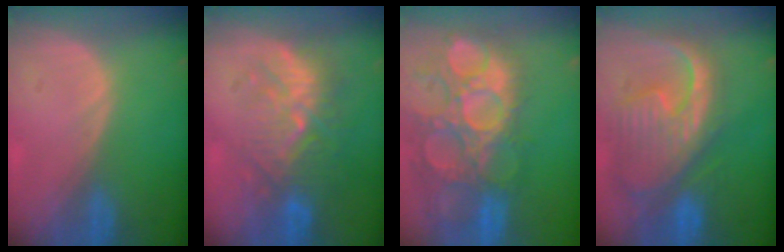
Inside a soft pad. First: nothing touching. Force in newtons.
{"total": 9.5, "press": 9.0, "slide": 3.0}
{"total": 15.1, "press": 12.6, "slide": 8.3}
{"total": 12.6, "press": 10.8, "slide": 6.5}